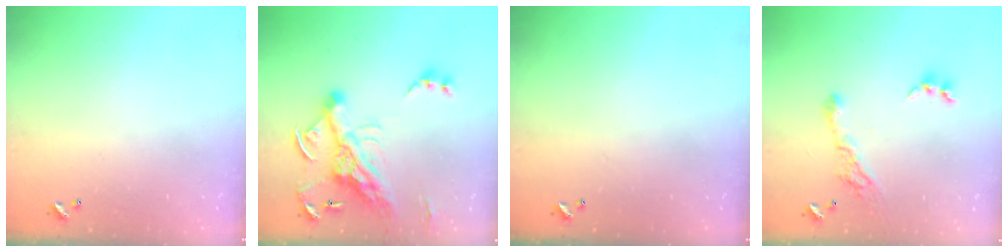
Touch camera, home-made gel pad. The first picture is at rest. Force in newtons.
{"total": 18.2, "press": 18.0, "slide": 2.7}
{"total": 0.0}
{"total": 7.6, "press": 7.5, "slide": 1.1}